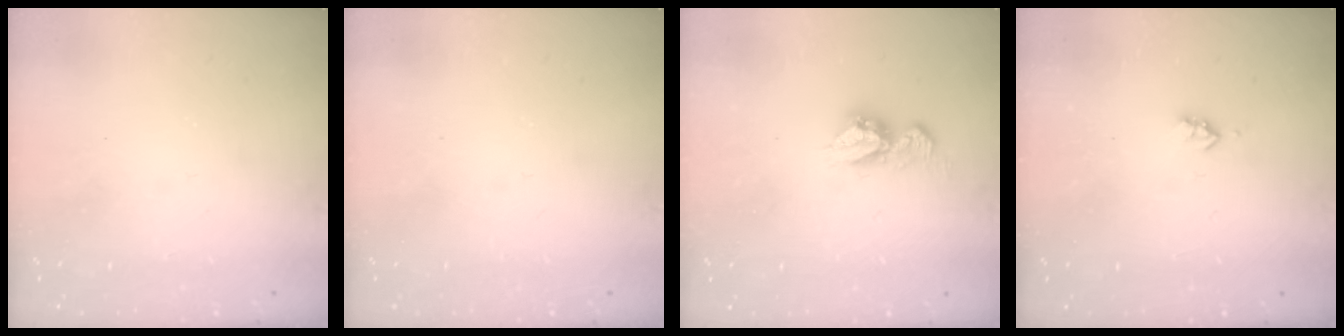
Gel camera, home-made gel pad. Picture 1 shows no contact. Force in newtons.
{"total": 0.0}
{"total": 8.6, "press": 8.5, "slide": 0.7}
{"total": 2.2, "press": 2.1, "slide": 0.4}